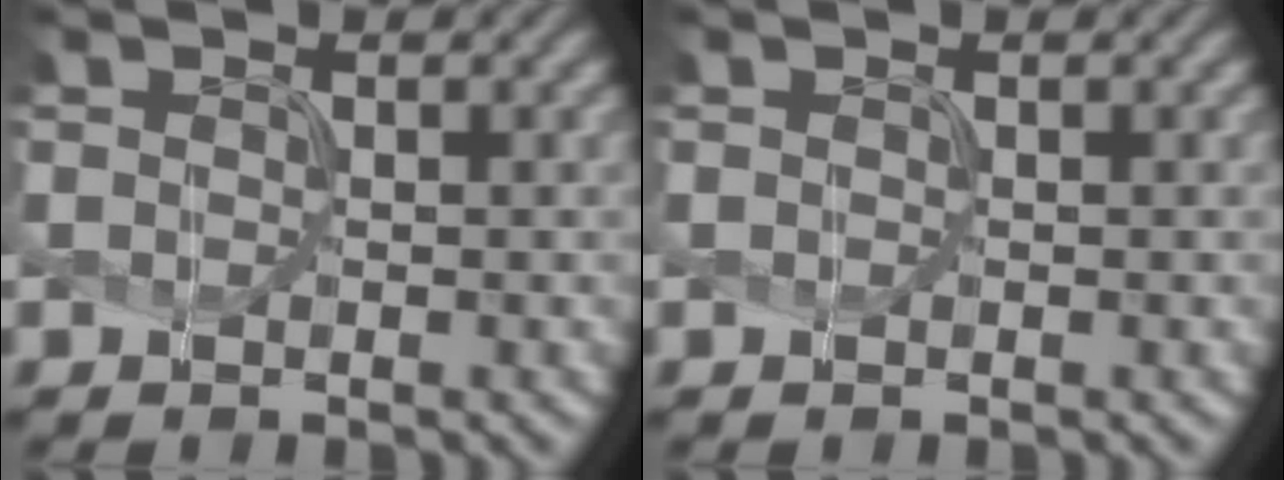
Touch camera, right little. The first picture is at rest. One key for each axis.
{"total": 0.0}